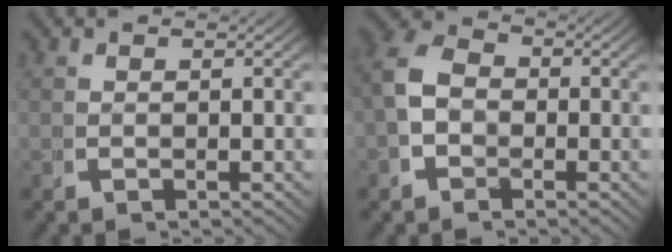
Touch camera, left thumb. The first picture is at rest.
{"total": 5.0, "force": [-0.2, 4.1, 2.8], "torque": [-0.055, -0.002, -0.013]}